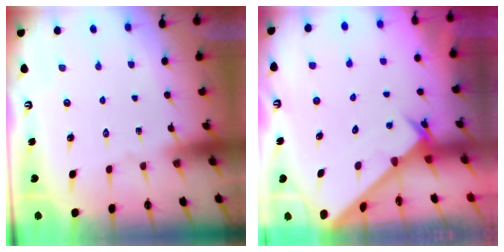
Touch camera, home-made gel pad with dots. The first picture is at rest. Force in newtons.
{"total": 2.2, "press": 2.2, "slide": 0.2}